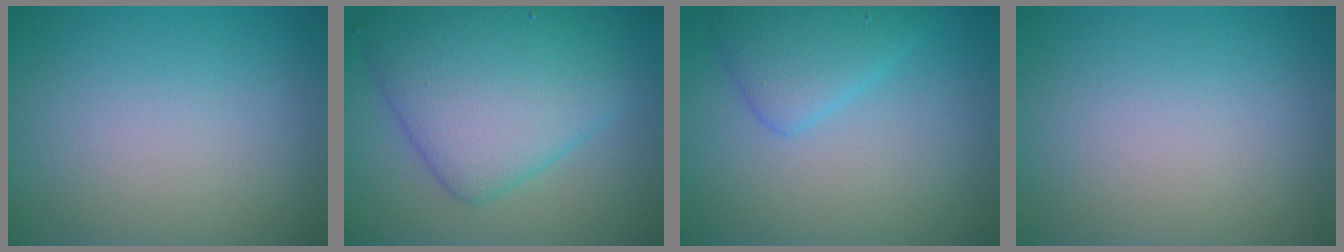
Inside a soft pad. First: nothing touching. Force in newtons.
{"total": 8.5, "press": 8.5, "slide": 0.3}
{"total": 3.2, "press": 3.2, "slide": 0.1}
{"total": 0.0}